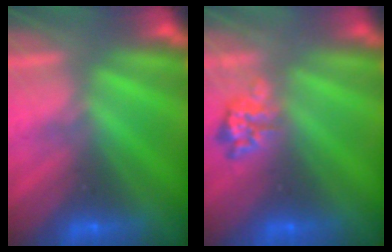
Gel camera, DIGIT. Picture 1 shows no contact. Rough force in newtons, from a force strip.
{"total": 2.4}